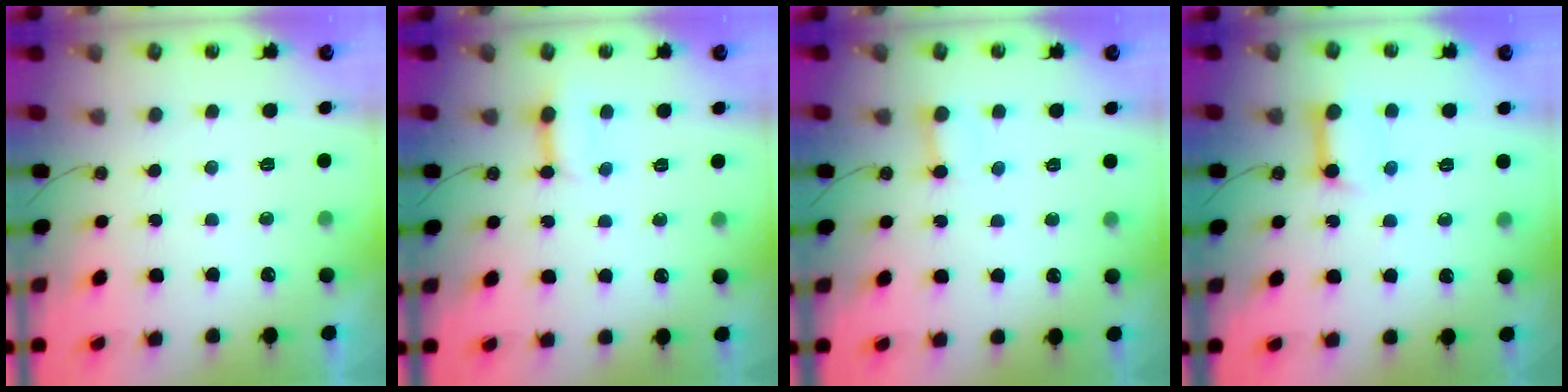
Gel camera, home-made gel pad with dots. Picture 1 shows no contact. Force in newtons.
{"total": 3.3, "press": 3.3, "slide": 0.5}
{"total": 2.5, "press": 2.5, "slide": 0.2}
{"total": 9.2, "press": 9.1, "slide": 1.2}